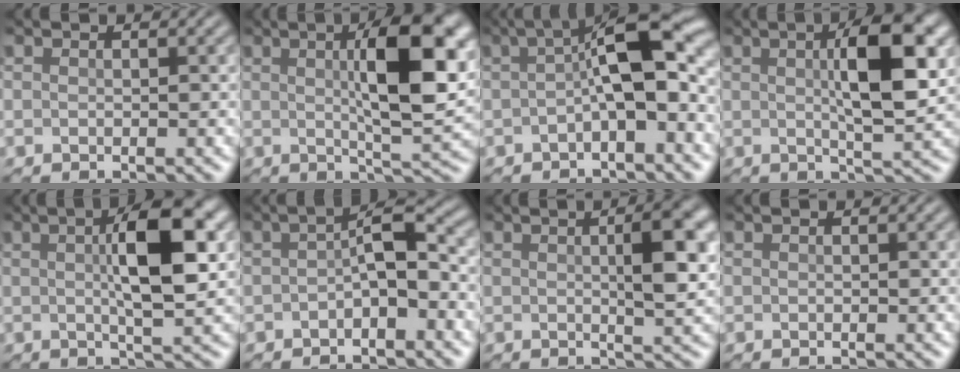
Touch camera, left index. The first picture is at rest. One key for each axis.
{"total": 9.4, "fx": 2.3, "fy": 2.3, "fz": 8.8, "tx": -0.141, "ty": 0.007, "tz": 0.039}
{"total": 9.3, "fx": 0.3, "fy": 3.2, "fz": 8.7, "tx": -0.139, "ty": 0.022, "tz": -0.003}
{"total": 7.3, "fx": 1.8, "fy": 1.6, "fz": 6.9, "tx": -0.113, "ty": 0.014, "tz": 0.028}
{"total": 6.9, "fx": 1.6, "fy": 1.3, "fz": 6.6, "tx": -0.113, "ty": 0.015, "tz": 0.024}
{"total": 4.3, "fx": -1.2, "fy": 1.7, "fz": 3.8, "tx": -0.065, "ty": 0.010, "tz": -0.021}
{"total": 4.7, "fx": 0.8, "fy": 1.2, "fz": 4.5, "tx": -0.075, "ty": 0.009, "tz": 0.016}
{"total": 0.0}